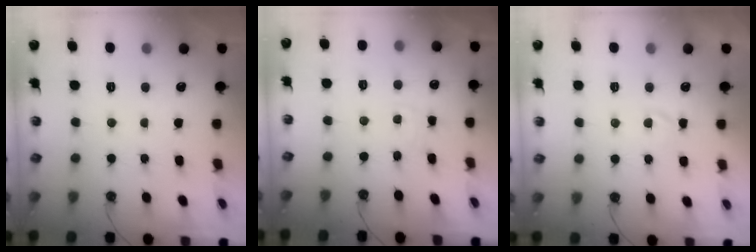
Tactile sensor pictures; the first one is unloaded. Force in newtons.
{"total": 2.5, "press": 2.5, "slide": 0.5}
{"total": 1.4, "press": 1.4, "slide": 0.2}